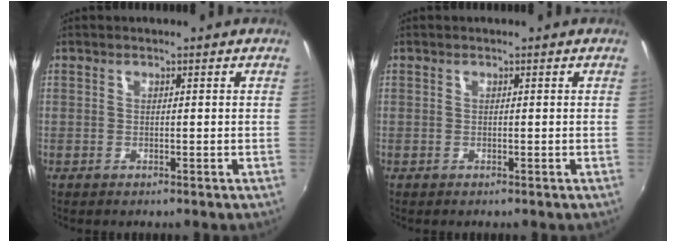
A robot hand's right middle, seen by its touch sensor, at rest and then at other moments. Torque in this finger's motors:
{"motor_torque": [-0.07, 0.07, 0.00, 0.00]}